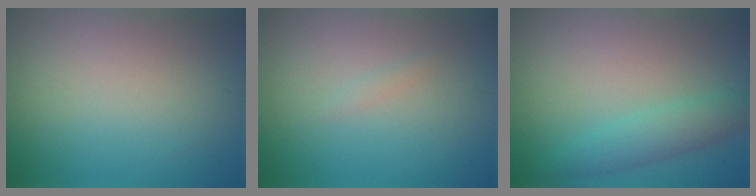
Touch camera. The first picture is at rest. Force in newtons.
{"total": 0.5, "press": 0.5, "slide": 0.0}
{"total": 2.7, "press": 2.7, "slide": 0.1}